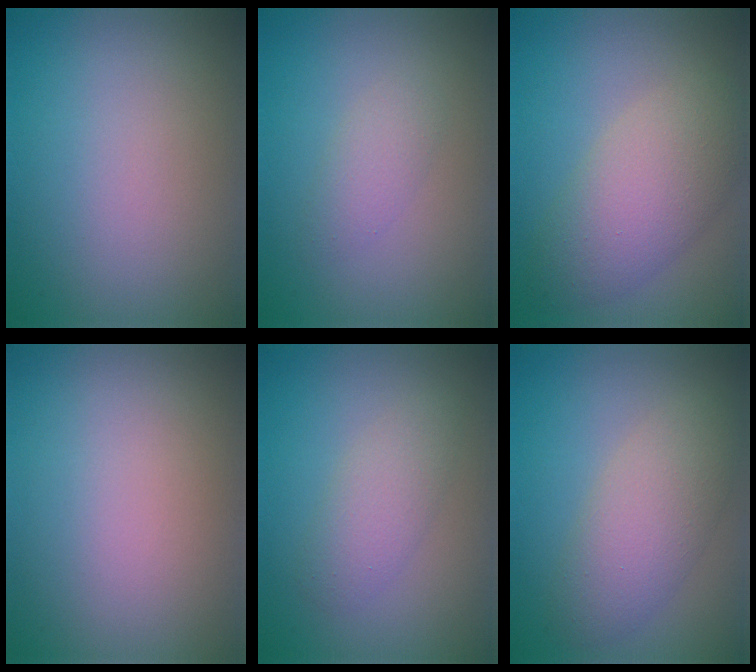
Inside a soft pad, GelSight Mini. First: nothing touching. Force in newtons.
{"total": 1.7, "press": 1.7, "slide": 0.1}
{"total": 5.8, "press": 5.8, "slide": 0.1}
{"total": 0.0}
{"total": 2.5, "press": 2.5, "slide": 0.1}
{"total": 4.4, "press": 4.4, "slide": 0.0}